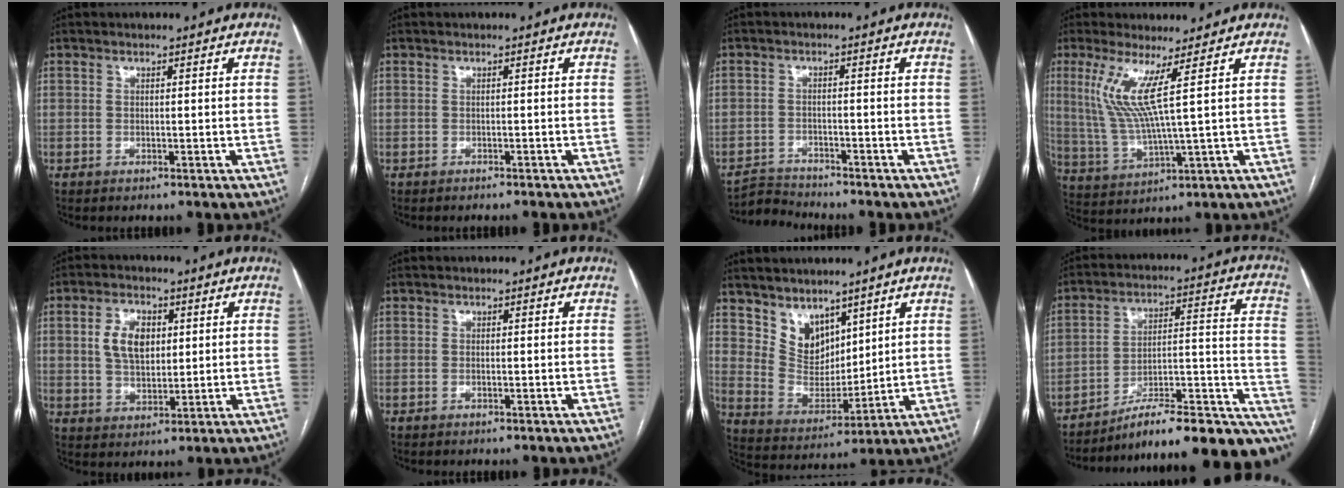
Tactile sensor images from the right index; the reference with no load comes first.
{"total": 1.7, "force": [-1.6, -0.1, 0.7], "torque": [-0.011, 0.000, -0.019]}
{"total": 3.5, "force": [-3.3, -0.1, -1.1], "torque": [0.017, -0.013, -0.059]}
{"total": 8.0, "force": [3.1, -1.0, 7.3], "torque": [-0.161, -0.008, 0.071]}
{"total": 7.3, "force": [1.8, 4.5, 5.5], "torque": [-0.108, 0.011, 0.039]}
{"total": 0.6, "force": [-0.2, 0.2, 0.5], "torque": [-0.013, -0.002, -0.002]}
{"total": 8.1, "force": [5.7, 5.0, 2.8], "torque": [-0.057, 0.006, 0.123]}
{"total": 24.5, "force": [-18.5, 5.2, 15.3], "torque": [-0.112, 0.041, -0.255]}